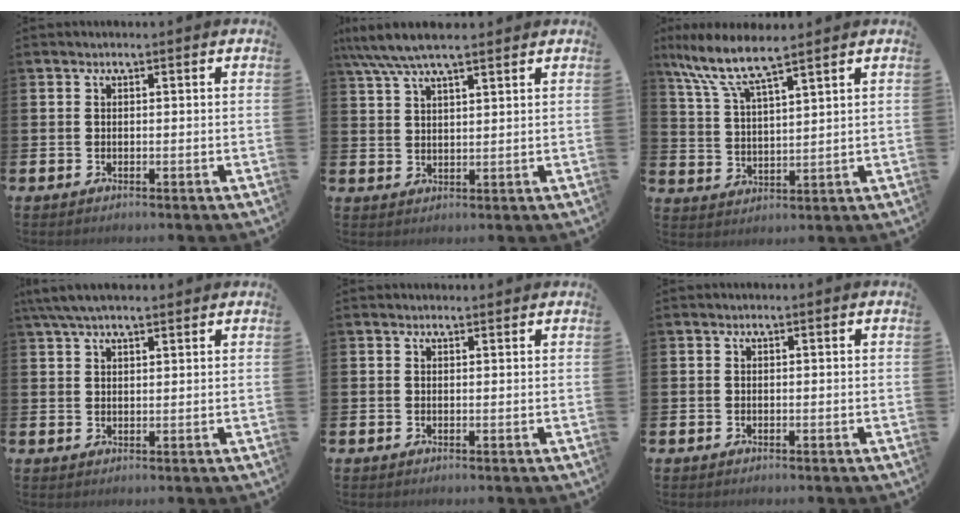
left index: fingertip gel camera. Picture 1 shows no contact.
{"total": 6.4, "force": [5.4, 1.4, 3.1], "torque": [-0.068, -0.012, 0.096]}
{"total": 7.2, "force": [6.2, 0.7, 3.6], "torque": [-0.093, -0.027, 0.106]}
{"total": 4.6, "force": [3.8, 1.2, 2.2], "torque": [-0.045, -0.006, 0.070]}
{"total": 0.8, "force": [0.8, 0.1, 0.1], "torque": [0.007, -0.002, 0.012]}
{"total": 0.0}